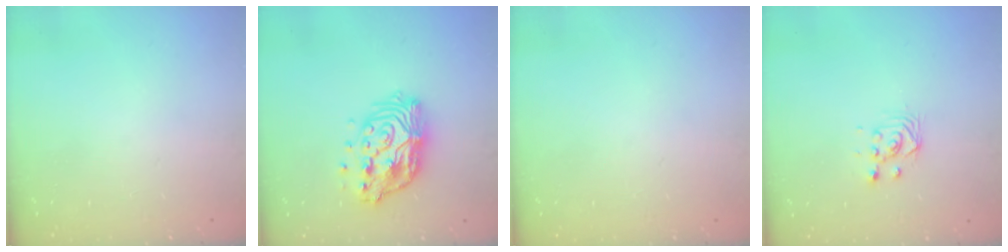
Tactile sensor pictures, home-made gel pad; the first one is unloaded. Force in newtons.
{"total": 14.1, "press": 14.1, "slide": 1.1}
{"total": 0.0}
{"total": 3.3, "press": 3.1, "slide": 1.0}